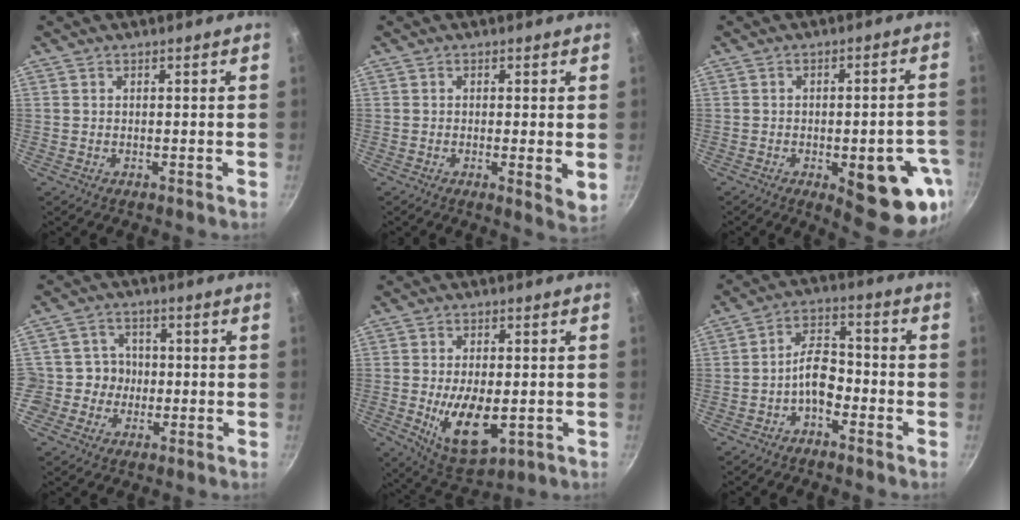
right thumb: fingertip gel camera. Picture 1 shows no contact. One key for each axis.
{"total": 4.5, "fx": 0.0, "fy": 1.2, "fz": 4.4, "tx": -0.058, "ty": -0.017, "tz": -0.003}
{"total": 16.1, "fx": -5.7, "fy": 5.8, "fz": 13.9, "tx": -0.127, "ty": 0.015, "tz": -0.068}
{"total": 5.6, "fx": -1.1, "fy": 5.4, "fz": 0.7, "tx": 0.038, "ty": 0.019, "tz": -0.030}
{"total": 11.9, "fx": -2.1, "fy": 6.1, "fz": 10.0, "tx": -0.153, "ty": -0.006, "tz": -0.020}
{"total": 6.8, "fx": -3.0, "fy": 3.8, "fz": 4.8, "tx": -0.065, "ty": 0.041, "tz": -0.060}